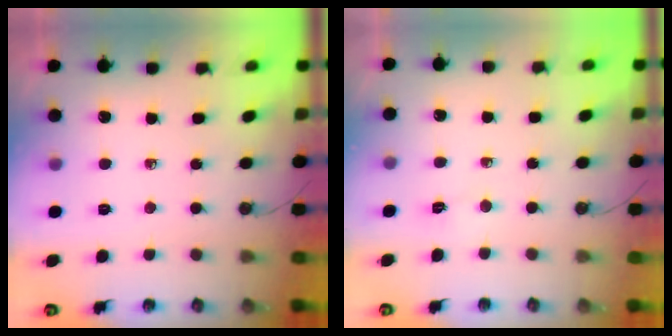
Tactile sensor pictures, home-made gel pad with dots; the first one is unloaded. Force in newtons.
{"total": 1.8, "press": 1.6, "slide": 0.6}